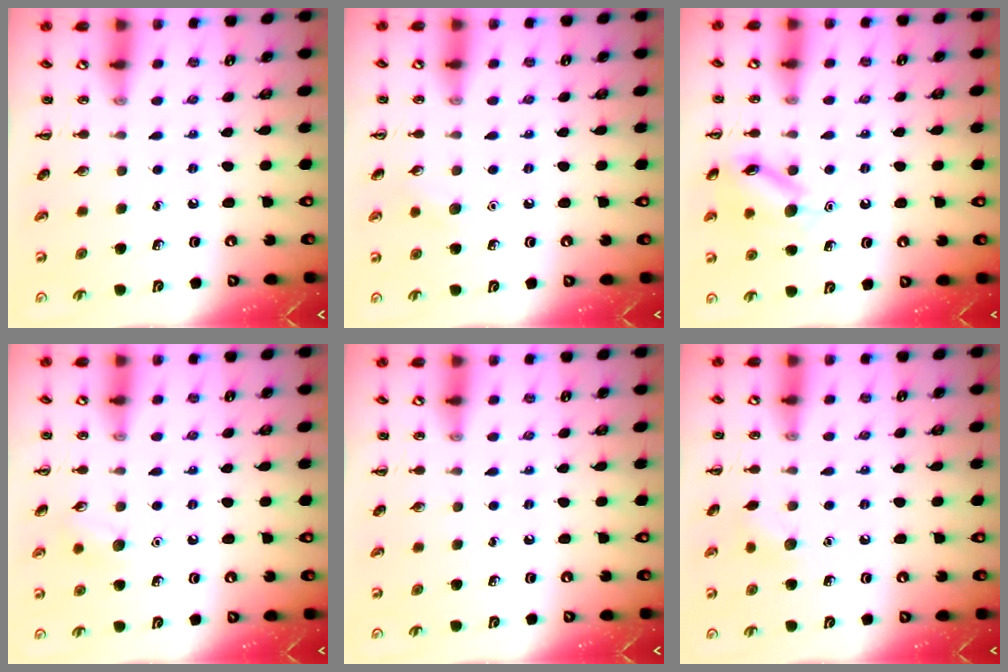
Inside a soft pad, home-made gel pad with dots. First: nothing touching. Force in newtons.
{"total": 4.5, "press": 4.4, "slide": 1.1}
{"total": 12.8, "press": 12.8, "slide": 0.7}
{"total": 7.0, "press": 6.8, "slide": 1.6}
{"total": 0.0}
{"total": 5.6, "press": 5.4, "slide": 1.4}